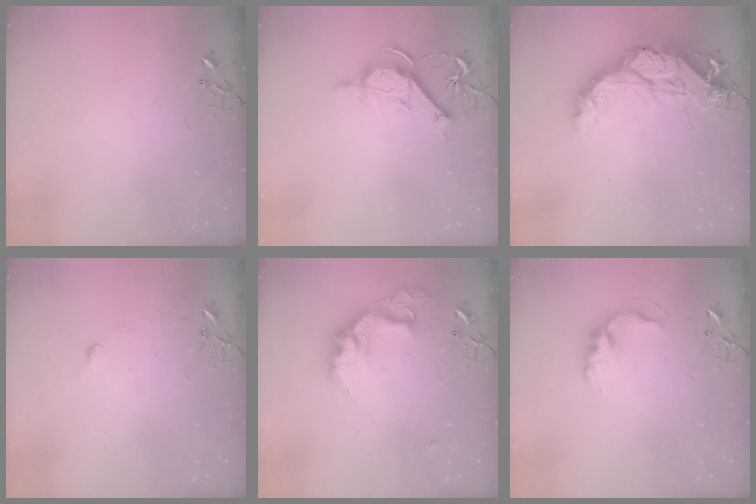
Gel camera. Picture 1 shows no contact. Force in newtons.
{"total": 11.0, "press": 10.9, "slide": 1.0}
{"total": 22.4, "press": 22.3, "slide": 2.3}
{"total": 5.6, "press": 5.6, "slide": 0.7}
{"total": 19.6, "press": 19.6, "slide": 1.4}
{"total": 12.6, "press": 12.5, "slide": 0.6}